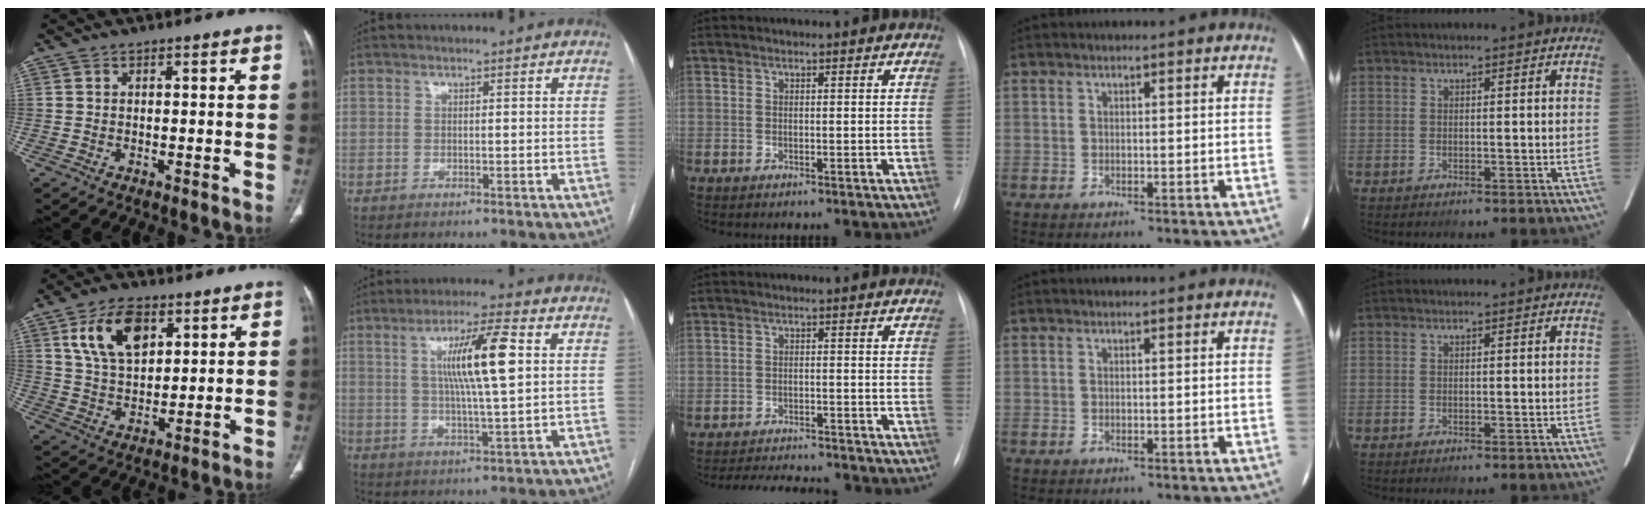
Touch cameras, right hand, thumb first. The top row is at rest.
{"thumb": {"total": 12.1, "force": [5.2, 6.9, 8.4], "torque": [-0.134, -0.016, 0.100]}, "index": {"total": 10.8, "force": [2.4, 0.5, 10.5], "torque": [-0.184, 0.004, 0.042]}, "middle": {"total": 7.7, "force": [-7.4, 0.9, 2.1], "torque": [-0.032, -0.002, -0.105]}}